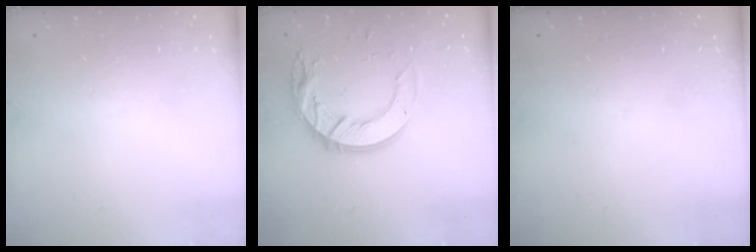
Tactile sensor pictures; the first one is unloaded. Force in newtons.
{"total": 15.8, "press": 15.7, "slide": 1.2}
{"total": 0.0}